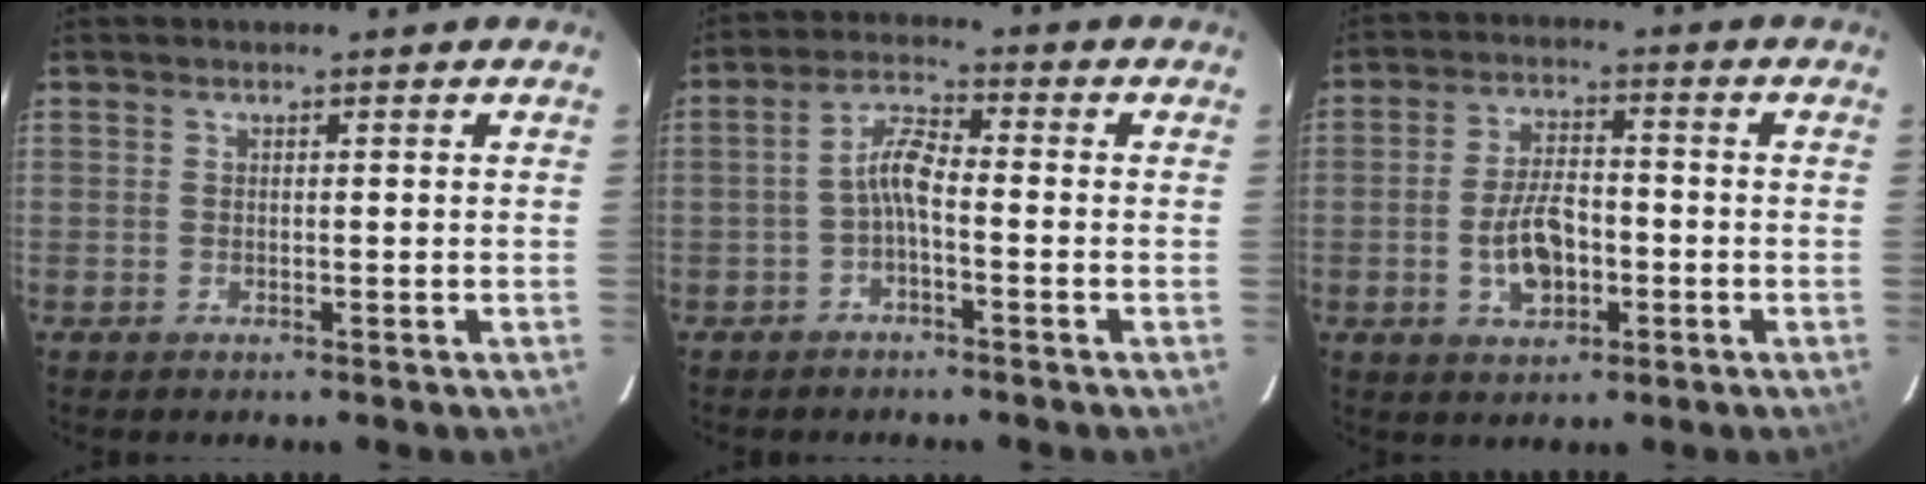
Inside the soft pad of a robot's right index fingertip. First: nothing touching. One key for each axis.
{"total": 4.4, "fx": -1.7, "fy": 1.1, "fz": 3.9, "tx": -0.084, "ty": 0.015, "tz": -0.035}
{"total": 8.4, "fx": -2.2, "fy": 4.5, "fz": 6.7, "tx": -0.127, "ty": 0.008, "tz": -0.031}